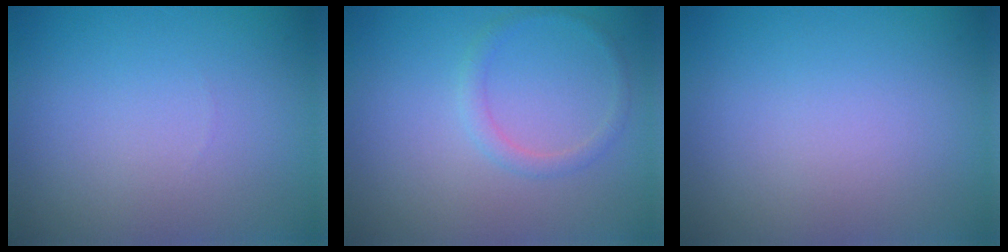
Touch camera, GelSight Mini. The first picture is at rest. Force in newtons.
{"total": 1.3, "press": 1.3, "slide": 0.1}
{"total": 0.0}